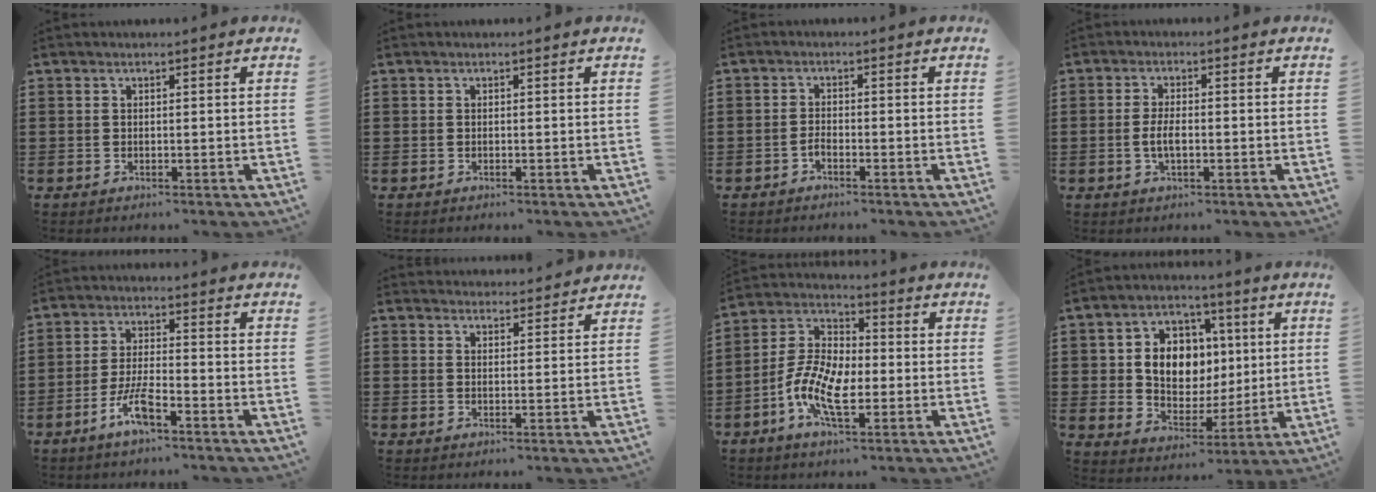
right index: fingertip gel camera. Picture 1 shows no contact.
{"total": 0.0}
{"total": 1.5, "force": [-1.1, 0.6, 0.8], "torque": [-0.019, 0.000, -0.021]}
{"total": 3.2, "force": [-0.5, 1.2, 2.9], "torque": [-0.067, -0.002, -0.015]}
{"total": 6.0, "force": [-3.6, 1.2, 4.6], "torque": [-0.108, -0.007, -0.071]}
{"total": 2.7, "force": [2.6, 0.0, -0.5], "torque": [0.003, -0.007, 0.052]}
{"total": 9.7, "force": [-3.5, 4.6, 7.8], "torque": [-0.195, -0.010, -0.074]}
{"total": 8.9, "force": [1.6, 7.3, 4.9], "torque": [-0.100, 0.016, 0.027]}